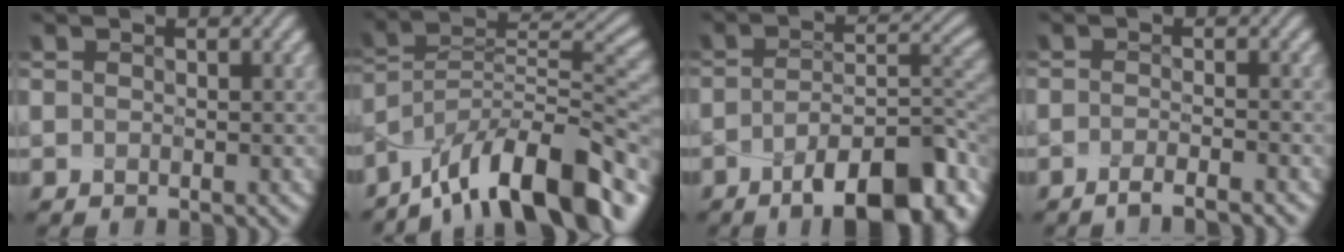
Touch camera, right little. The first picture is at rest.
{"total": 12.7, "force": [-8.4, 4.6, 8.2], "torque": [-0.140, 0.018, -0.139]}
{"total": 12.8, "force": [-6.4, 5.1, 9.8], "torque": [-0.138, -0.008, -0.081]}
{"total": 1.9, "force": [-1.4, -0.1, 1.3], "torque": [-0.021, -0.003, -0.022]}